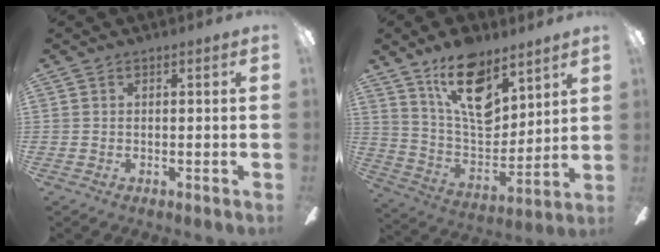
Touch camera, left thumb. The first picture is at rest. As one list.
[{"total": 18.0, "force": [11.3, 9.1, 10.6], "torque": [-0.175, -0.060, 0.204]}]